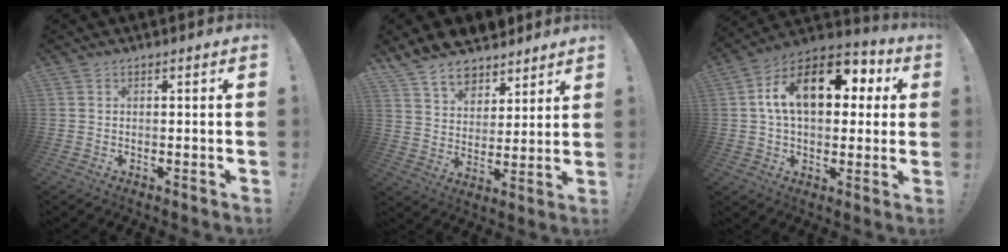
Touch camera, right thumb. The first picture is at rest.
{"total": 10.6, "force": [8.7, 5.7, 2.1], "torque": [-0.053, -0.070, 0.171]}
{"total": 18.8, "force": [4.8, 10.9, 14.5], "torque": [-0.237, 0.004, 0.081]}